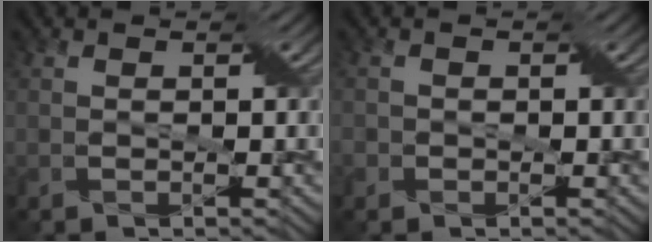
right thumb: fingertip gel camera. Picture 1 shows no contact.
{"total": 1.1, "force": [-0.4, 1.0, 0.1], "torque": [-0.003, -0.002, -0.008]}